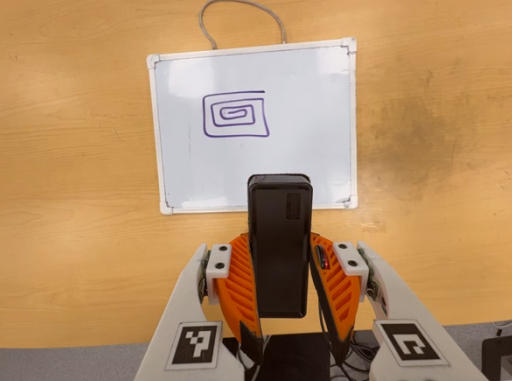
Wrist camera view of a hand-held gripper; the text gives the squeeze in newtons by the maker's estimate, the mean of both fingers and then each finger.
{"total": 5.7, "left": 4.2, "right": 7.3}